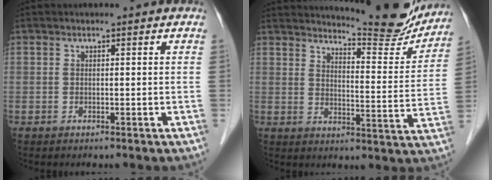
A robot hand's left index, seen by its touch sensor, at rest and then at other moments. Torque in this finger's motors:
{"motor_torque": [0.01, -0.57, 0.33, 0.06]}